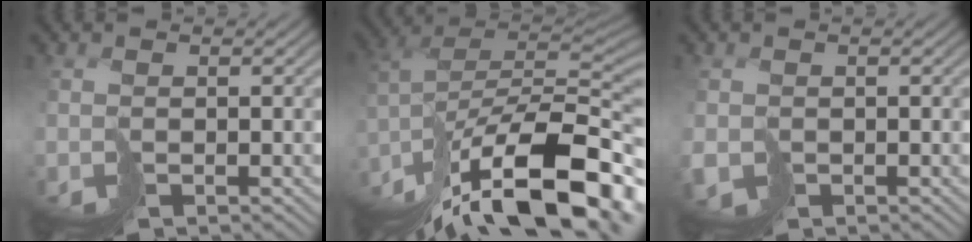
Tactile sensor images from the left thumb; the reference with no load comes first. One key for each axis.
{"total": 17.5, "fx": -11.0, "fy": 6.0, "fz": 12.3, "tx": -0.212, "ty": 0.001, "tz": -0.165}
{"total": 2.5, "fx": -0.6, "fy": 2.0, "fz": 1.5, "tx": -0.040, "ty": -0.007, "tz": -0.012}